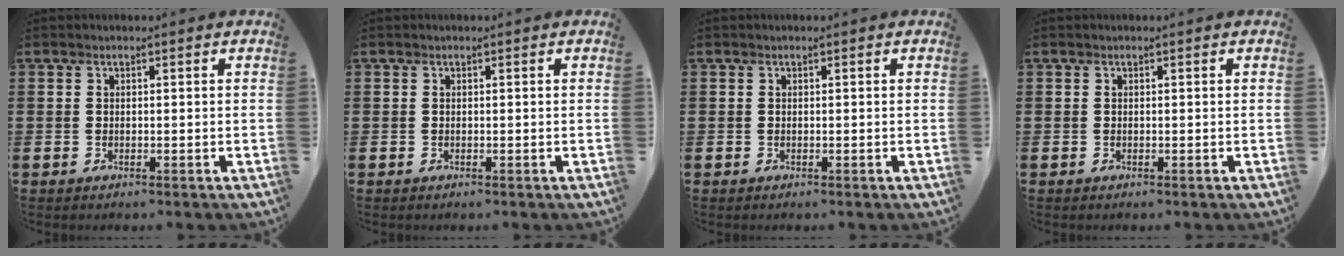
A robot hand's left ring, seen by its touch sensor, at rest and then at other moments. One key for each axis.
{"total": 0.0}
{"total": 0.0}
{"total": 0.0}